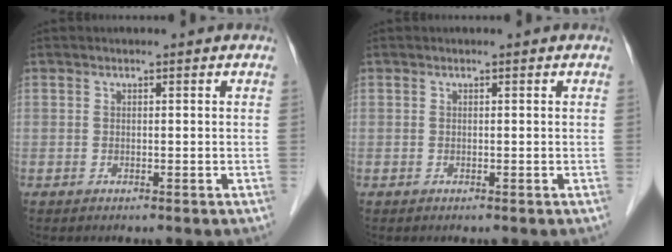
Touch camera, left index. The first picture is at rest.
{"total": 0.0}